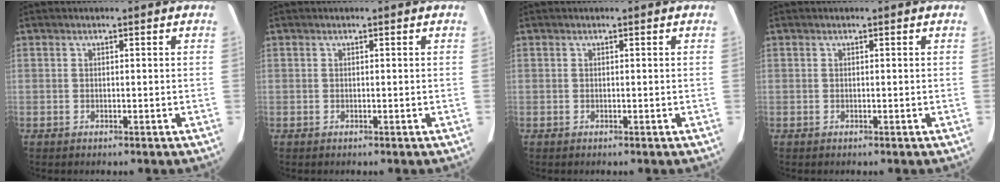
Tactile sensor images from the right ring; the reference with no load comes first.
{"total": 0.0}
{"total": 0.0}
{"total": 0.0}